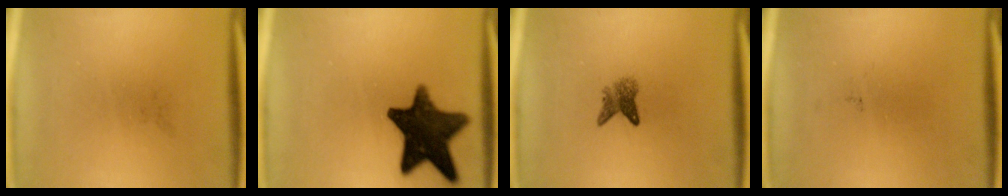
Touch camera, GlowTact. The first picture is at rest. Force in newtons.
{"total": 14.5}
{"total": 2.6}
{"total": 0.0}